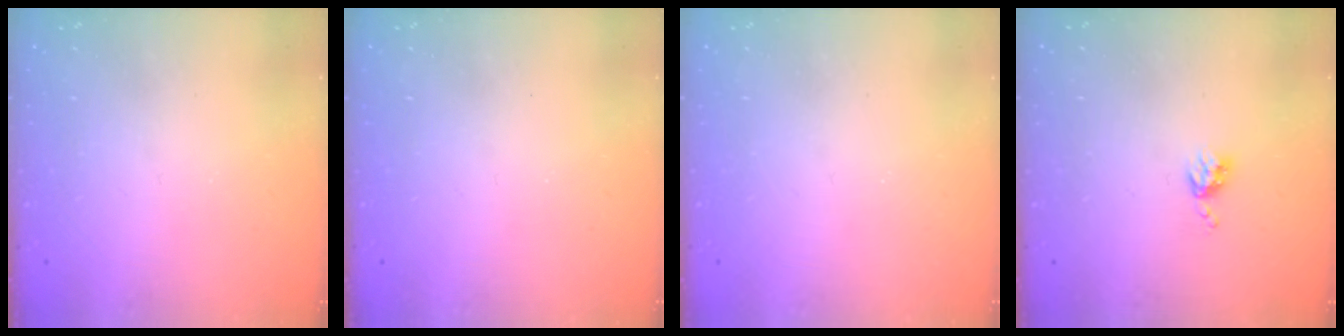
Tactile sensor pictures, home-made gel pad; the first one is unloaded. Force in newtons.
{"total": 0.0}
{"total": 0.0}
{"total": 4.0, "press": 4.0, "slide": 0.6}